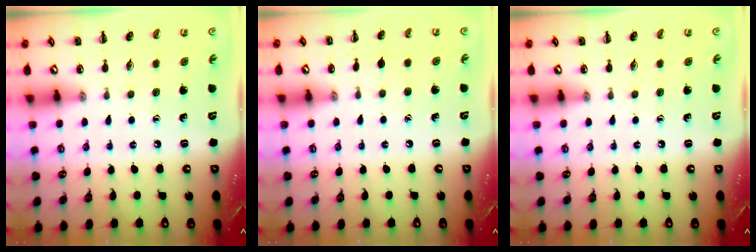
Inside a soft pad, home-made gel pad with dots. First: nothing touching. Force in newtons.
{"total": 3.3, "press": 3.1, "slide": 1.3}
{"total": 0.0}